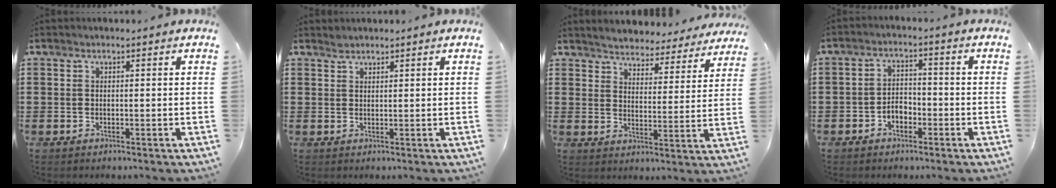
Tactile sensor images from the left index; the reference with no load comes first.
{"total": 1.1, "force": [1.0, 0.3, 0.1], "torque": [-0.003, 0.000, 0.021]}
{"total": 4.1, "force": [4.1, 0.0, -0.3], "torque": [-0.020, -0.036, 0.068]}
{"total": 2.9, "force": [-1.8, 1.7, 1.5], "torque": [-0.031, 0.007, -0.038]}